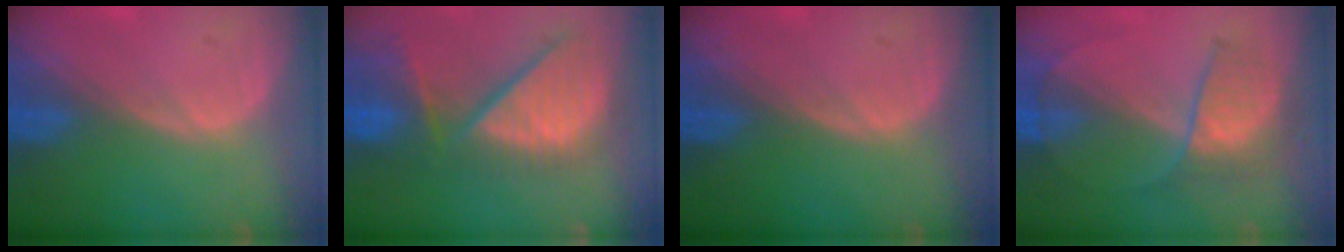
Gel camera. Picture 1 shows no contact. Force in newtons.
{"total": 11.9, "press": 10.3, "slide": 5.9}
{"total": 0.0}
{"total": 6.1, "press": 6.0, "slide": 1.1}